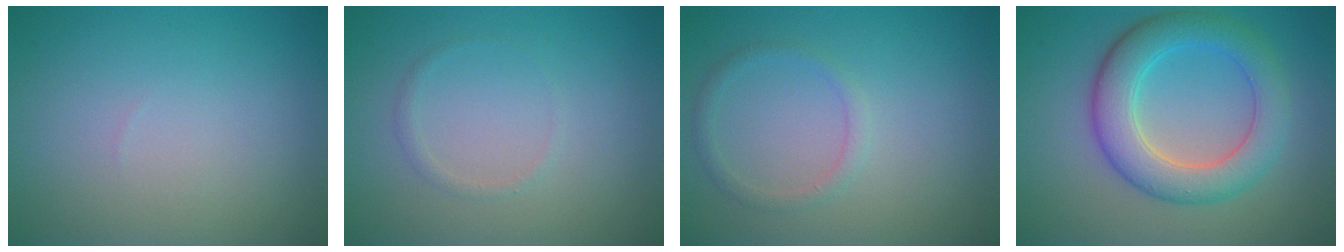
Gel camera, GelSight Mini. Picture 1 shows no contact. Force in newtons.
{"total": 0.7, "press": 0.7, "slide": 0.0}
{"total": 1.3, "press": 1.3, "slide": 0.0}
{"total": 6.2, "press": 6.2, "slide": 0.1}